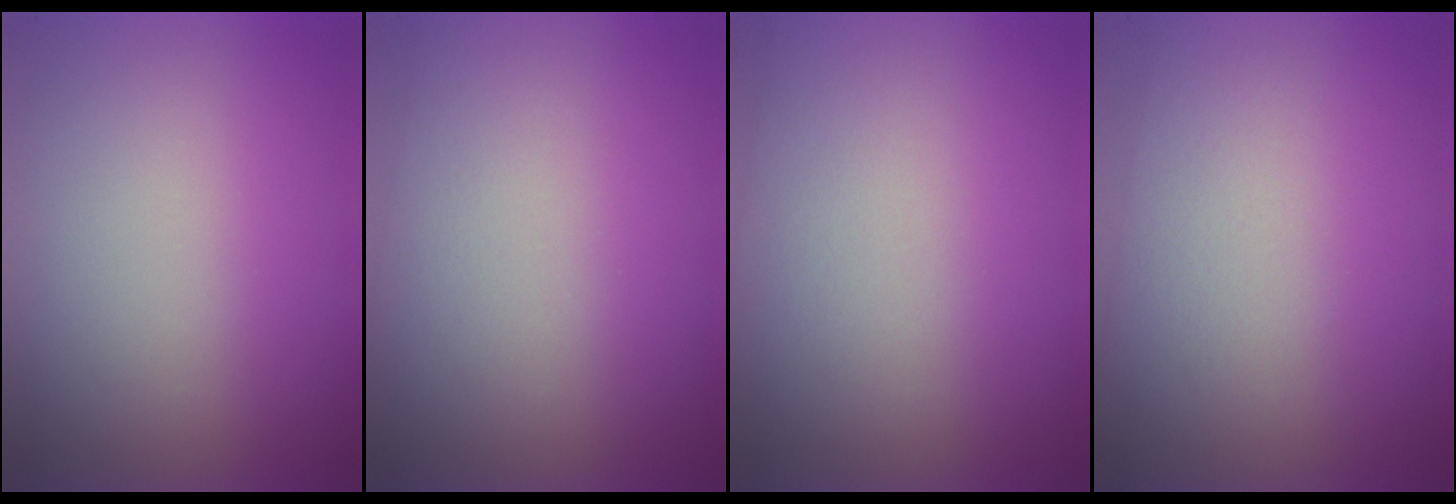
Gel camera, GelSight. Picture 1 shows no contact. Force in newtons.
{"total": 2.6}
{"total": 2.2}
{"total": 2.9}